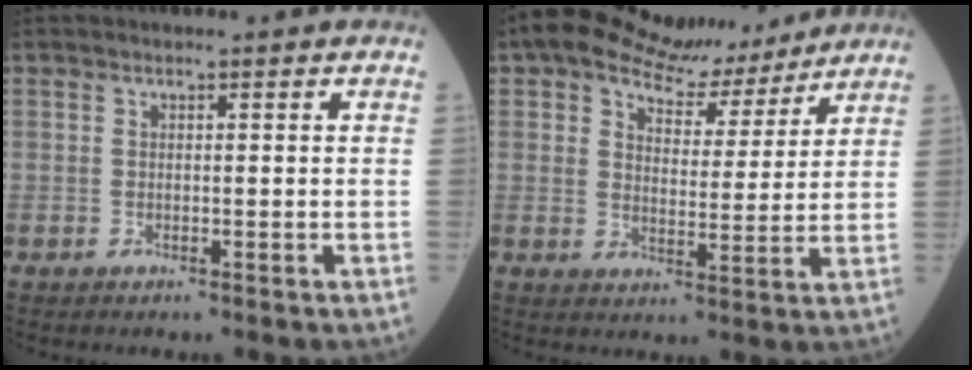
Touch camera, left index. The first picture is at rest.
{"total": 11.2, "force": [9.4, 4.7, 4.0], "torque": [-0.067, 0.022, 0.135]}